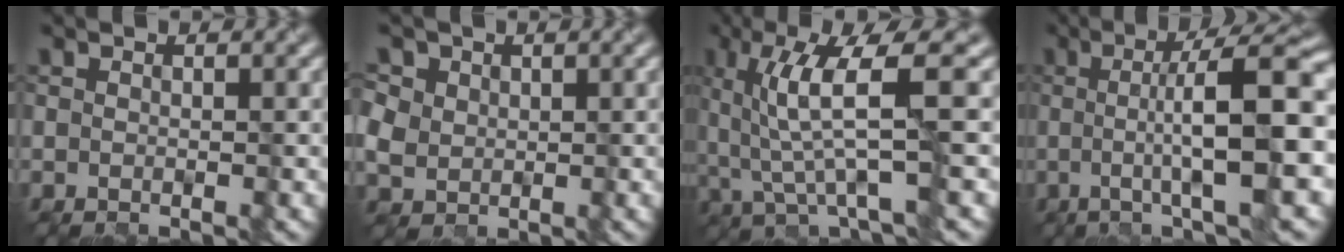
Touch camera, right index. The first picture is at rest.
{"total": 4.8, "force": [1.9, 4.0, 1.8], "torque": [-0.062, 0.021, 0.031]}
{"total": 6.8, "force": [1.3, 1.2, 6.6], "torque": [-0.123, 0.001, 0.026]}
{"total": 10.2, "force": [-0.1, 2.0, 10.0], "torque": [-0.122, 0.008, -0.007]}